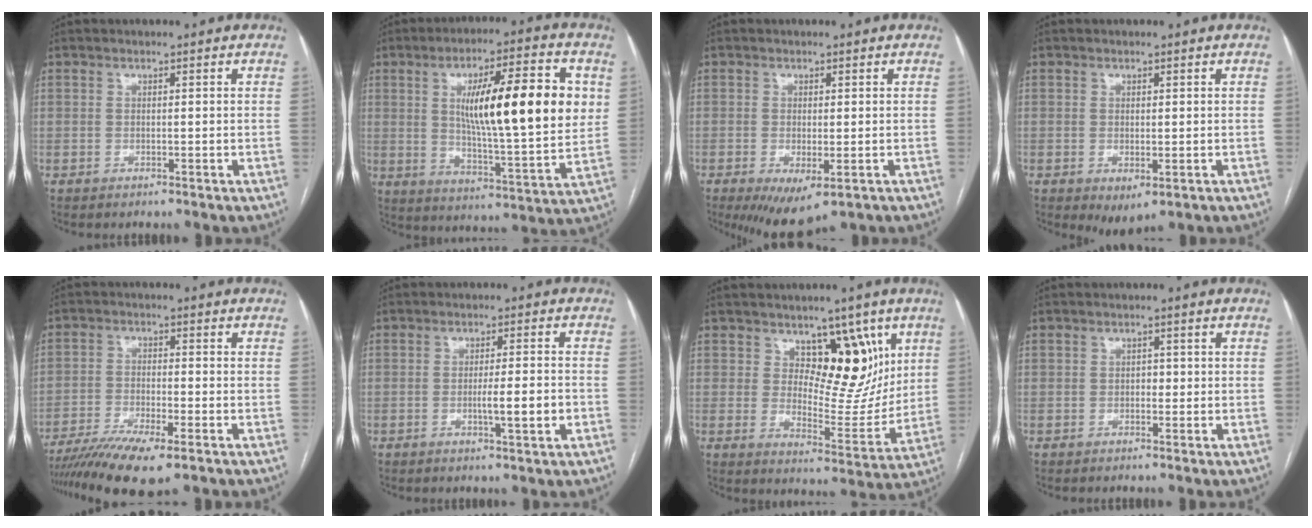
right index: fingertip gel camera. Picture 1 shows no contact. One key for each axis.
{"total": 20.2, "fx": 4.5, "fy": 3.1, "fz": 19.5, "tx": -0.299, "ty": 0.003, "tz": 0.066}
{"total": 7.3, "fx": -3.9, "fy": 2.5, "fz": 5.6, "tx": -0.084, "ty": -0.021, "tz": -0.055}
{"total": 3.0, "fx": -1.1, "fy": 1.4, "fz": 2.5, "tx": -0.037, "ty": -0.010, "tz": -0.002}
{"total": 11.1, "fx": -7.9, "fy": 1.8, "fz": 7.7, "tx": -0.130, "ty": -0.018, "tz": -0.130}
{"total": 5.1, "fx": -1.4, "fy": 0.1, "fz": 4.9, "tx": -0.079, "ty": -0.006, "tz": -0.020}
{"total": 10.6, "fx": 5.3, "fy": 5.7, "fz": 7.1, "tx": -0.083, "ty": -0.005, "tz": 0.091}
{"total": 1.2, "fx": -0.1, "fy": 0.9, "fz": 0.8, "tx": -0.006, "ty": 0.004, "tz": -0.003}